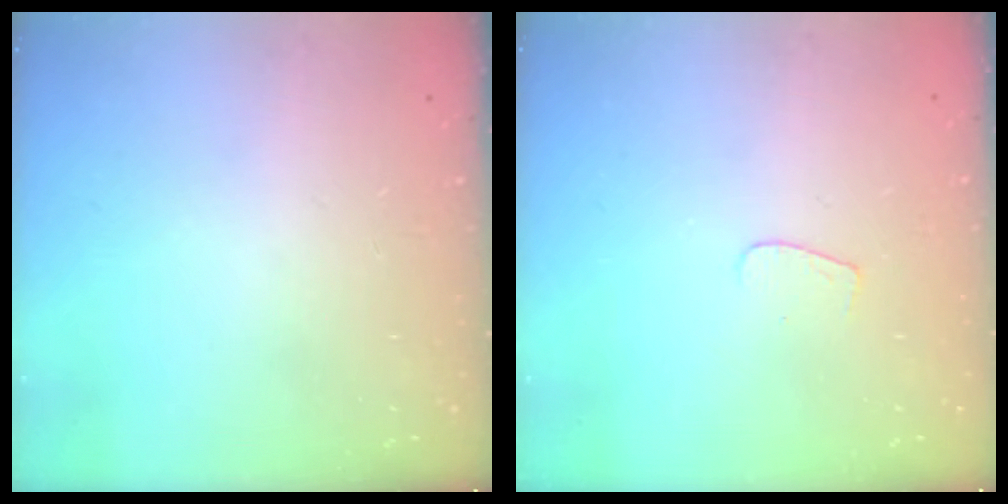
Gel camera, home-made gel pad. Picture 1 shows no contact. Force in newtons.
{"total": 3.5, "press": 3.5, "slide": 0.3}